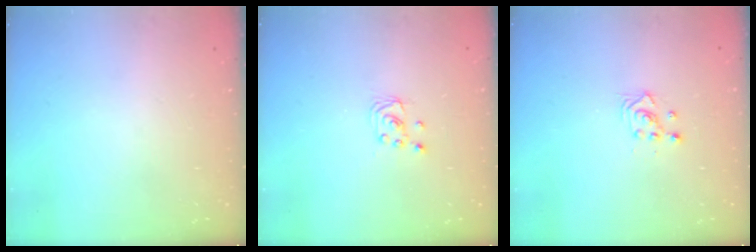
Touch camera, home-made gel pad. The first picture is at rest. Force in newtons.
{"total": 2.0, "press": 2.0, "slide": 0.2}
{"total": 2.3, "press": 2.3, "slide": 0.3}